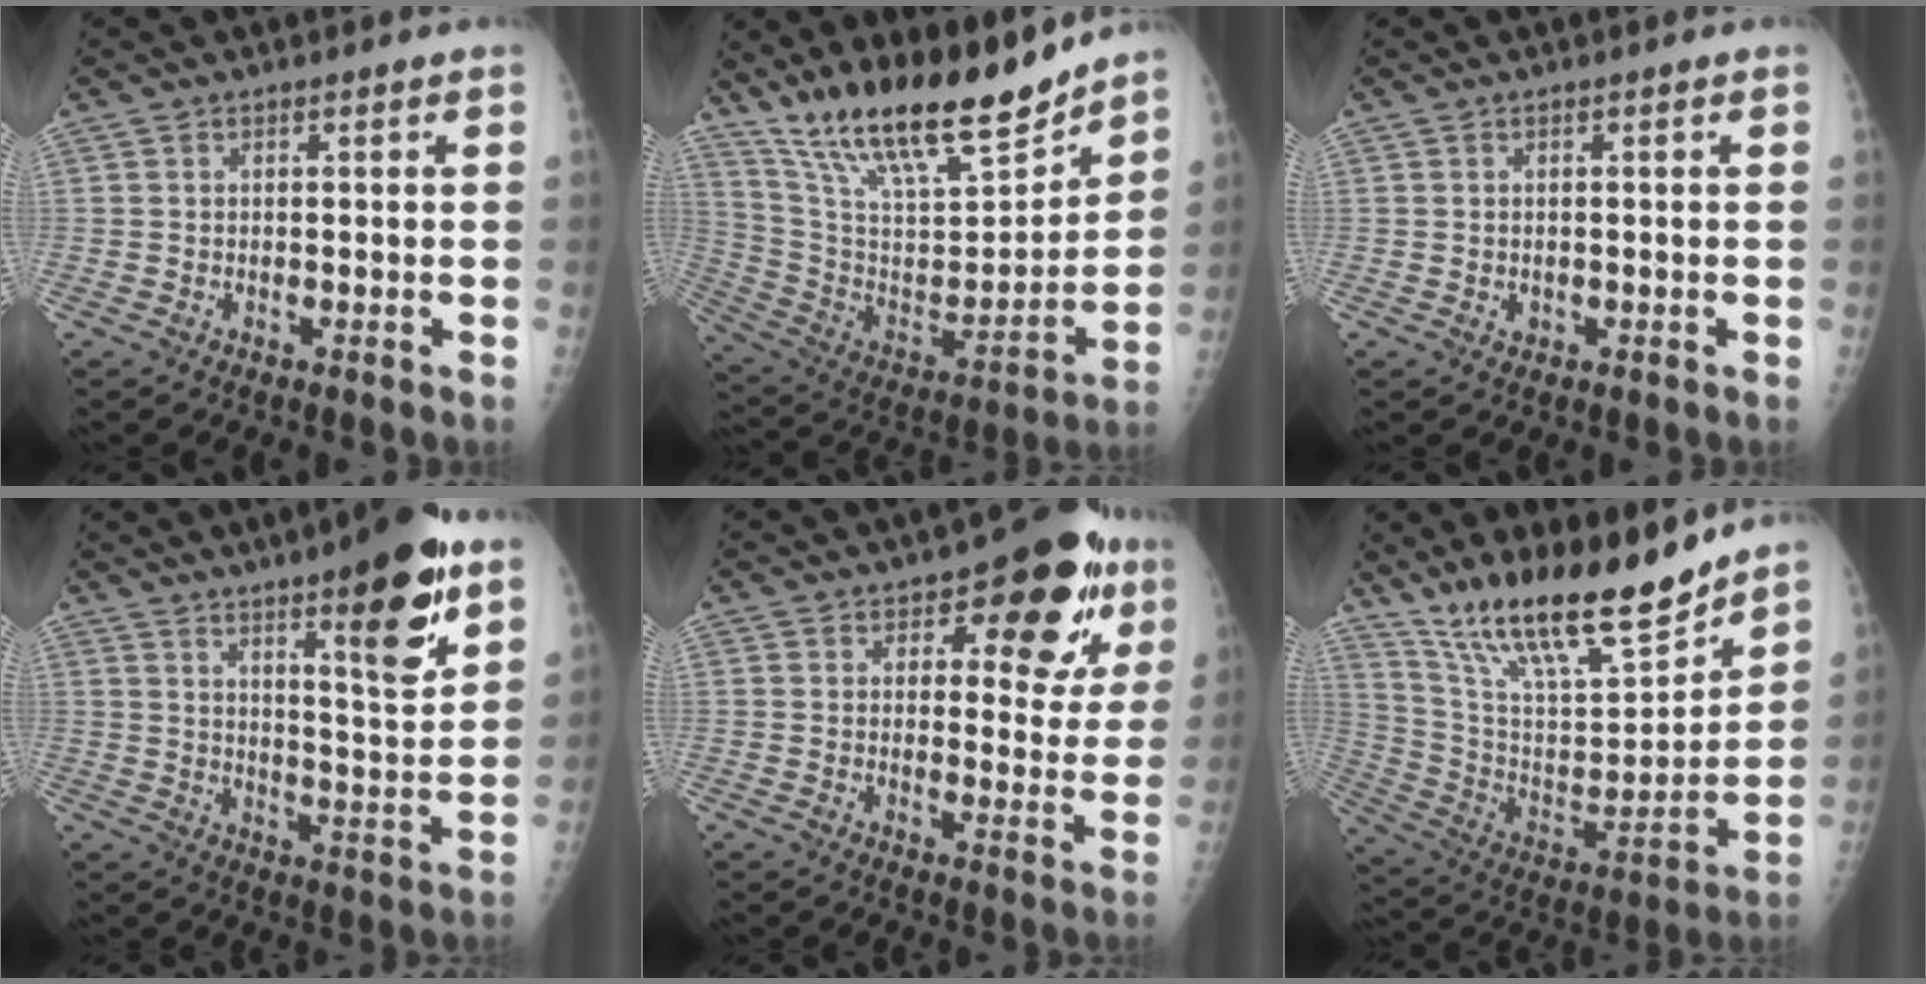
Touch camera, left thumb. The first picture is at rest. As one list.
[{"total": 22.8, "force": [18.5, 5.6, 12.1], "torque": [-0.178, -0.091, 0.326]}, {"total": 0.9, "force": [0.0, 0.8, 0.3], "torque": [-0.004, 0.000, 0.003]}, {"total": 16.1, "force": [9.1, 3.4, 12.8], "torque": [-0.163, -0.054, 0.135]}, {"total": 14.0, "force": [6.9, 6.8, 10.1], "torque": [-0.074, -0.021, 0.086]}, {"total": 22.3, "force": [17.9, 5.2, 12.3], "torque": [-0.183, -0.089, 0.316]}]